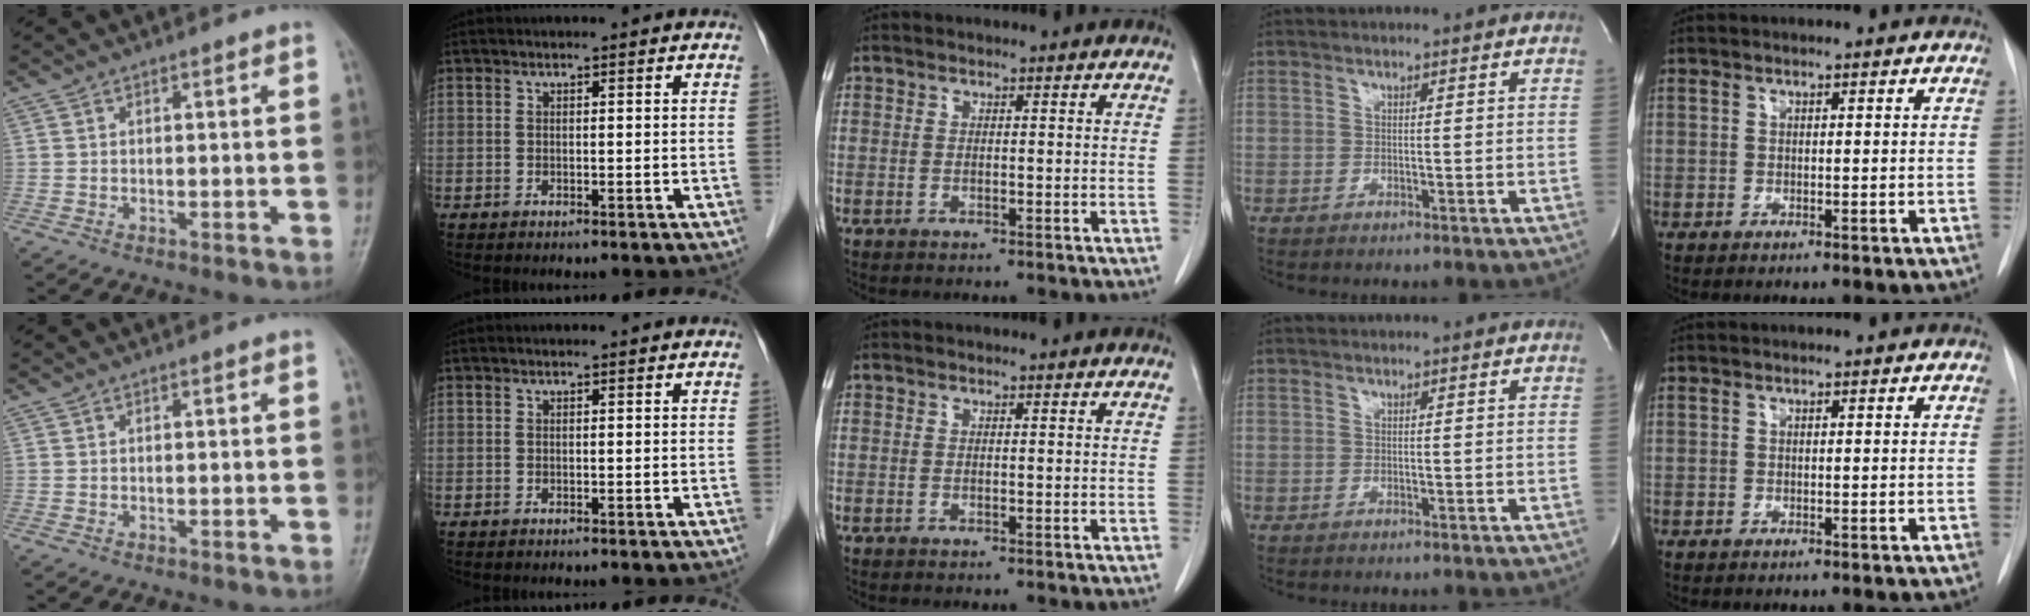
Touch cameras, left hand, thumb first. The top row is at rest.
{}